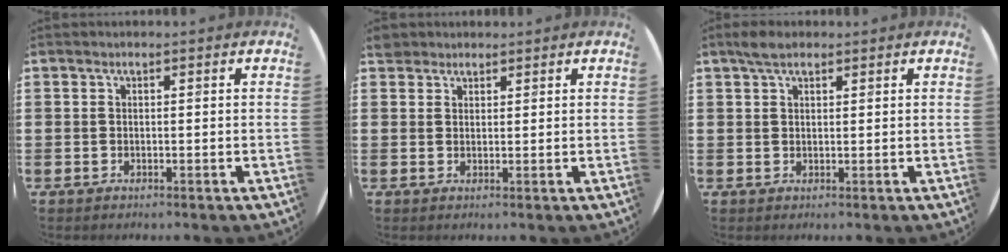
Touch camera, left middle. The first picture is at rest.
{"total": 2.1, "force": [1.9, 0.9, 0.0], "torque": [0.004, 0.003, 0.035]}
{"total": 2.6, "force": [2.0, 1.0, 1.3], "torque": [-0.020, 0.004, 0.035]}